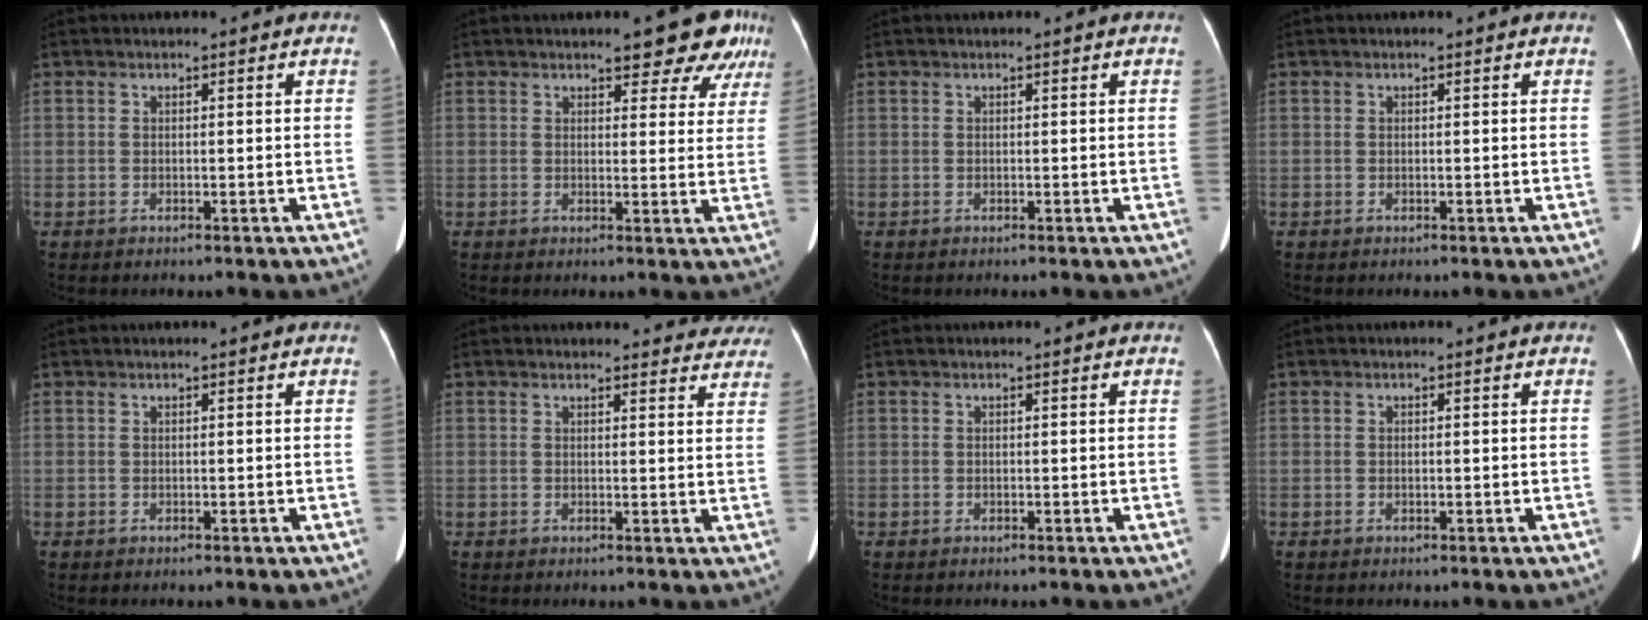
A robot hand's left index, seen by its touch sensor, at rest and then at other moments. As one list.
[{"total": 7.1, "force": [5.3, 2.5, 4.0], "torque": [-0.031, -0.015, 0.048]}, {"total": 0.0}, {"total": 0.0}, {"total": 1.3, "force": [1.1, 0.2, 0.6], "torque": [-0.004, 0.005, 0.011]}, {"total": 14.7, "force": [13.9, 3.7, 2.8], "torque": [0.002, -0.036, 0.132]}, {"total": 0.0}, {"total": 0.6, "force": [-0.6, 0.1, 0.1], "torque": [-0.004, -0.017, -0.013]}]